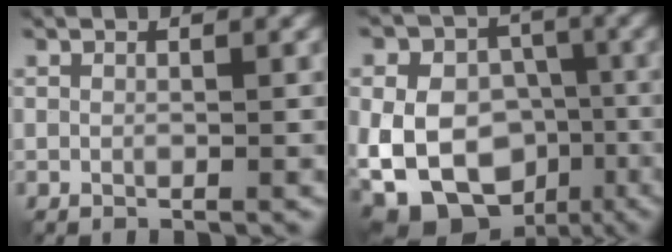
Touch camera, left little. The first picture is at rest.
{"total": 15.7, "force": [-3.5, 12.6, 8.6], "torque": [-0.155, 0.013, -0.083]}